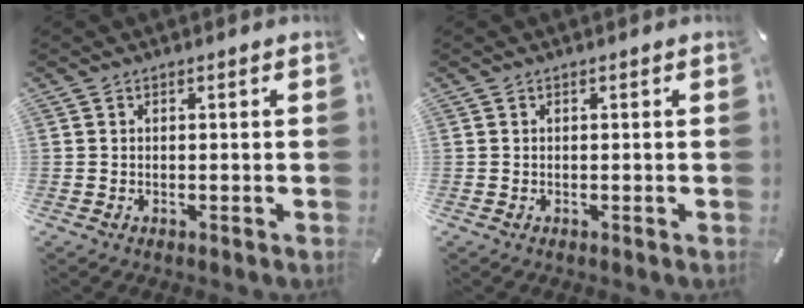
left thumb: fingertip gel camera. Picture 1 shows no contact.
{"total": 0.0}